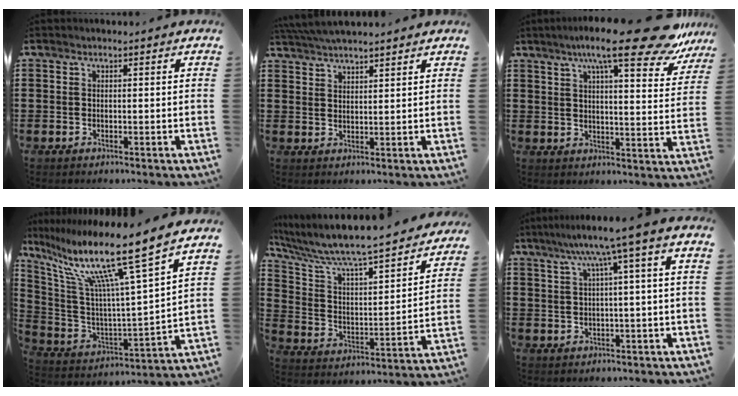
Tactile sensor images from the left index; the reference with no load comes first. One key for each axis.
{"total": 4.2, "fx": 4.0, "fy": 0.1, "fz": 1.2, "tx": -0.036, "ty": -0.006, "tz": 0.076}
{"total": 13.5, "fx": 10.0, "fy": 0.8, "fz": 9.1, "tx": -0.162, "ty": -0.037, "tz": 0.161}
{"total": 15.8, "fx": 10.8, "fy": -0.2, "fz": 11.5, "tx": -0.249, "ty": -0.073, "tz": 0.165}
{"total": 7.8, "fx": 7.0, "fy": 0.6, "fz": 3.5, "tx": -0.102, "ty": -0.064, "tz": 0.112}
{"total": 6.6, "fx": 2.0, "fy": 0.0, "fz": 6.3, "tx": -0.125, "ty": 0.000, "tz": 0.026}